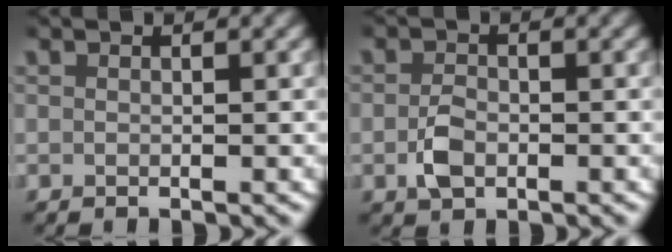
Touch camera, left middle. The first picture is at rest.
{"total": 2.4, "force": [-0.9, 1.6, 1.6], "torque": [-0.036, -0.005, -0.015]}